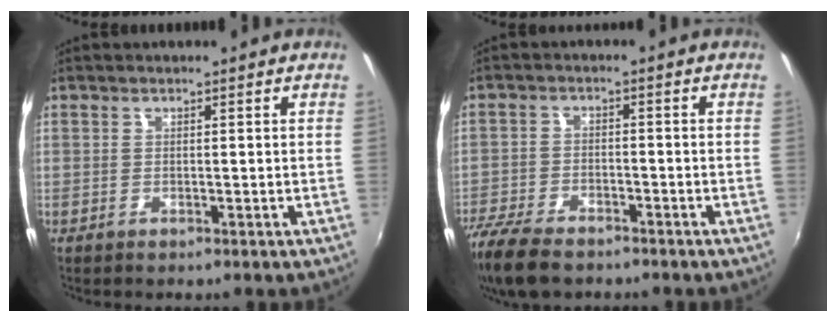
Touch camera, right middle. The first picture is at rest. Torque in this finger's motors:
{"motor_torque": [1.15, -0.99, 0.12, 0.08]}